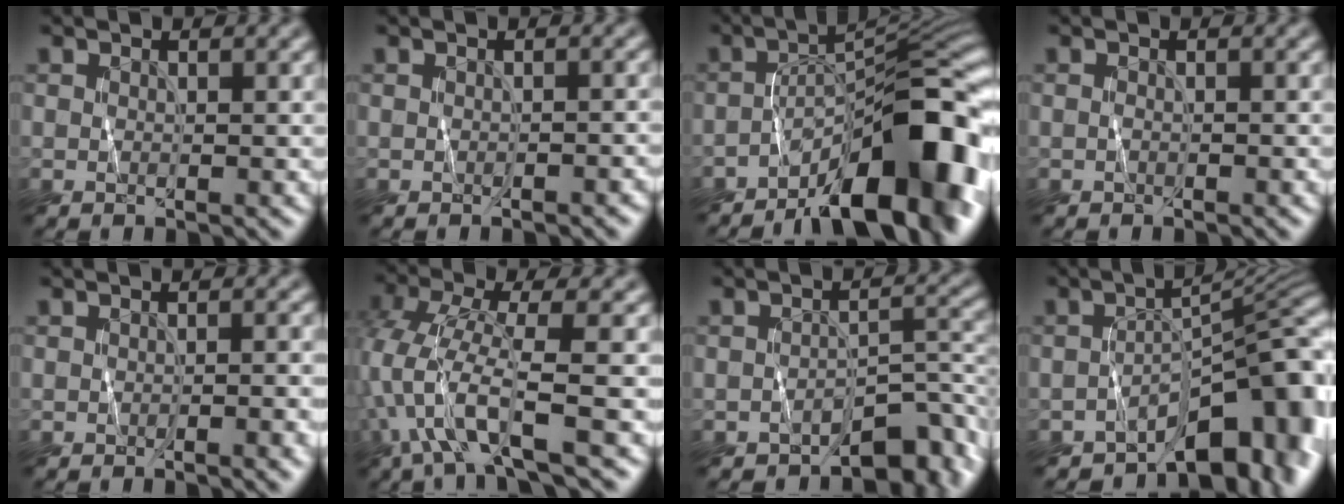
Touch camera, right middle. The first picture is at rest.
{"total": 1.0, "force": [-0.7, 0.5, 0.5], "torque": [-0.005, 0.003, -0.007]}
{"total": 12.5, "force": [-8.1, 3.9, 8.8], "torque": [-0.118, 0.018, -0.144]}
{"total": 1.0, "force": [-0.5, -0.7, -0.6], "torque": [0.004, 0.002, -0.008]}
{"total": 2.4, "force": [-0.9, 0.8, 2.1], "torque": [-0.023, 0.000, -0.012]}
{"total": 5.9, "force": [-3.1, 0.7, 4.9], "torque": [-0.116, 0.002, -0.068]}
{"total": 4.7, "force": [-3.8, 1.8, 2.2], "torque": [-0.012, 0.004, -0.056]}
{"total": 10.3, "force": [-6.5, 4.4, 6.6], "torque": [-0.059, 0.004, -0.107]}